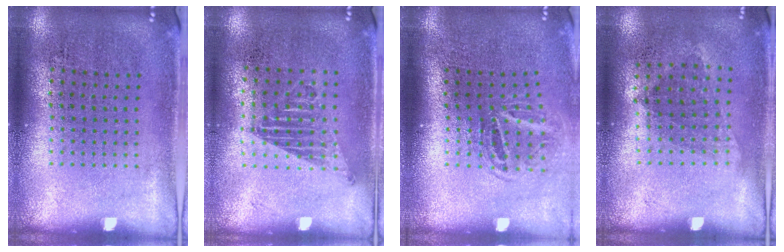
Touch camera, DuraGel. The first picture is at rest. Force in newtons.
{"total": 1.2, "press": 1.0, "slide": 0.7}
{"total": 1.7, "press": 1.1, "slide": 1.3}
{"total": 0.9, "press": 0.7, "slide": 0.6}